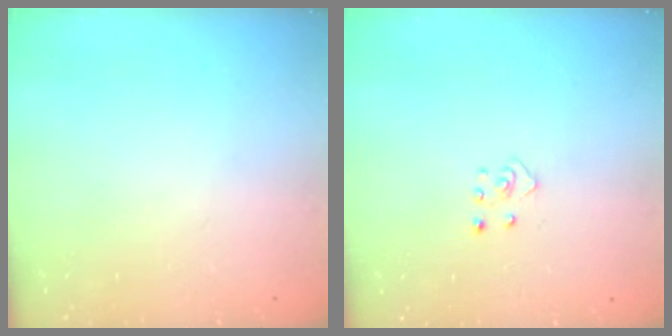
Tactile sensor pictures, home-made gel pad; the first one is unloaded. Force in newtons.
{"total": 2.6, "press": 2.6, "slide": 0.3}